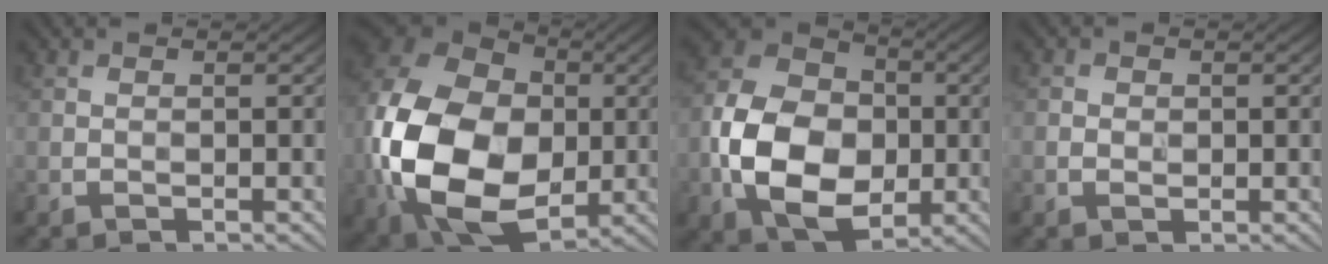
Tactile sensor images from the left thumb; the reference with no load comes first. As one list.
[{"total": 20.2, "force": [-2.5, 14.3, 14.1], "torque": [-0.347, -0.028, -0.045]}, {"total": 13.5, "force": [-2.4, 9.9, 8.9], "torque": [-0.197, -0.012, -0.054]}, {"total": 1.0, "force": [0.1, 0.9, 0.4], "torque": [-0.005, -0.001, -0.002]}]